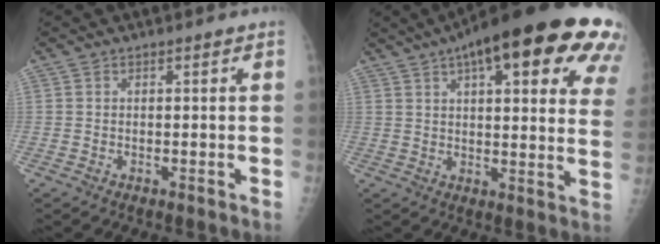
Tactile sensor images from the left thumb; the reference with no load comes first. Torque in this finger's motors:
{"motor_torque": [1.35, 0.32, 1.78, -0.99, 0.14]}